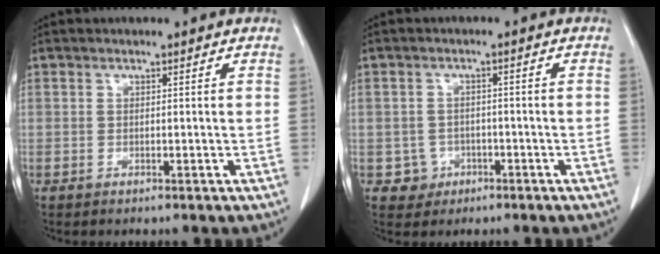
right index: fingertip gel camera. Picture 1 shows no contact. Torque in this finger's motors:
{"motor_torque": [-0.05, 0.07, -0.31, -0.09]}